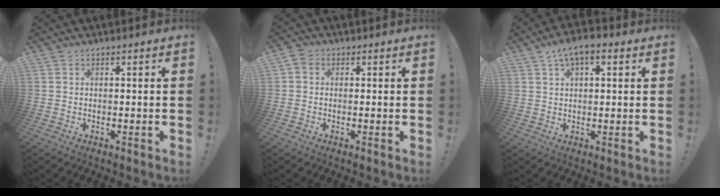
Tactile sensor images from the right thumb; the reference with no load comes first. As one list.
[{"total": 1.8, "force": [-0.2, 1.5, 0.8], "torque": [-0.014, 0.004, -0.005]}, {"total": 6.4, "force": [3.1, 3.0, 4.8], "torque": [-0.083, -0.001, 0.056]}]